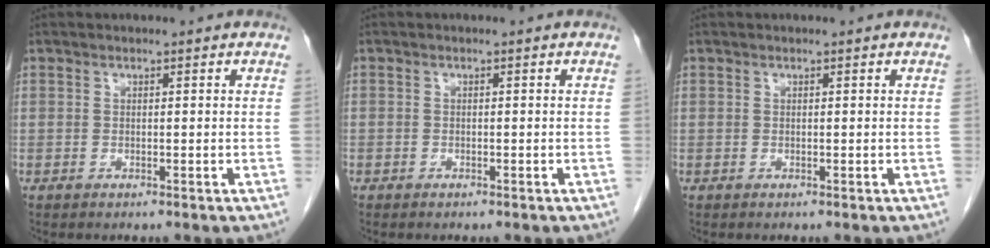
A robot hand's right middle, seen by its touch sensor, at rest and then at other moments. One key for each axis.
{"total": 0.6, "fx": -0.4, "fy": 0.5, "fz": 0.0, "tx": 0.000, "ty": 0.005, "tz": -0.007}
{"total": 0.0}